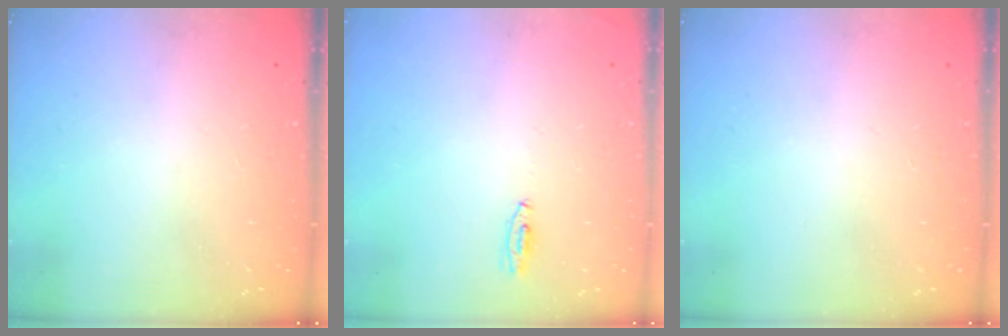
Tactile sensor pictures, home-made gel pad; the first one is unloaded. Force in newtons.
{"total": 3.1, "press": 2.8, "slide": 1.3}
{"total": 0.0}